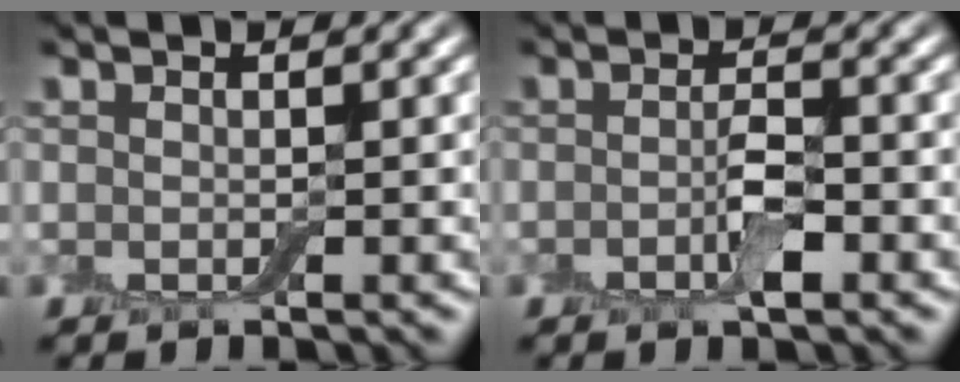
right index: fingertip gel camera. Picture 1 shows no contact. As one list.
[{"total": 2.2, "force": [-0.7, 0.7, 2.0], "torque": [-0.036, -0.001, -0.017]}]